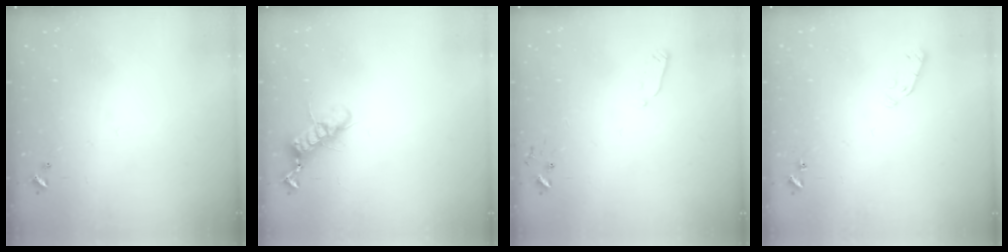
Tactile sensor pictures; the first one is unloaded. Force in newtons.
{"total": 11.7, "press": 11.6, "slide": 1.2}
{"total": 3.5, "press": 3.4, "slide": 1.0}
{"total": 4.1, "press": 4.1, "slide": 0.6}